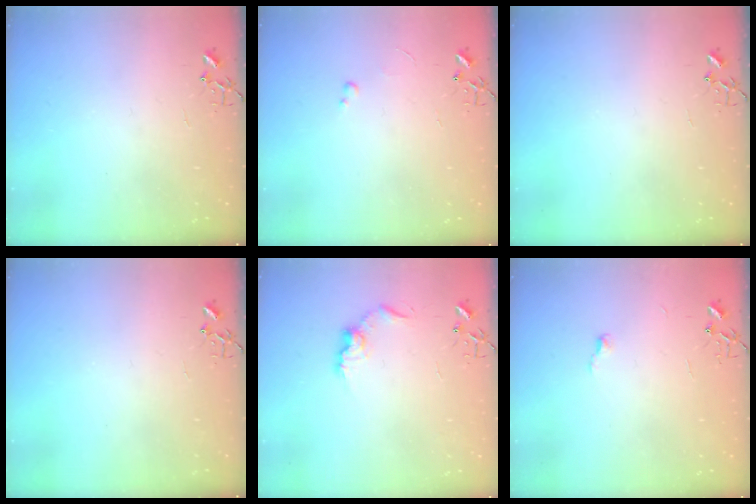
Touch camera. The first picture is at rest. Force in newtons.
{"total": 2.0, "press": 2.0, "slide": 0.3}
{"total": 0.0}
{"total": 0.0}
{"total": 9.1, "press": 9.1, "slide": 0.3}
{"total": 3.5, "press": 3.5, "slide": 0.4}